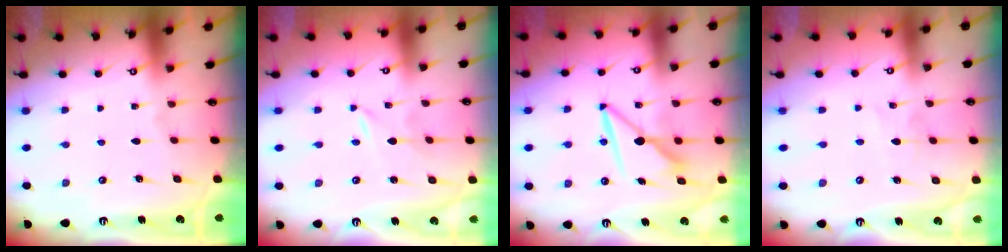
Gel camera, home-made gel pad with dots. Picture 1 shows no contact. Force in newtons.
{"total": 0.0}
{"total": 8.3, "press": 8.3, "slide": 0.7}
{"total": 2.0, "press": 2.0, "slide": 0.1}